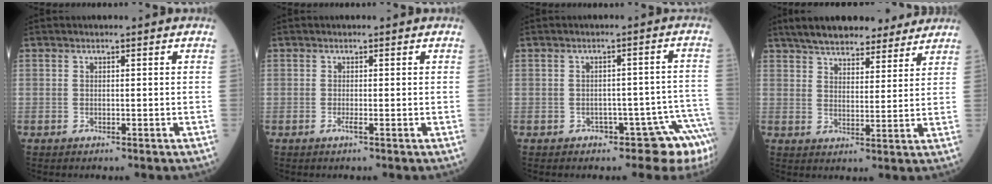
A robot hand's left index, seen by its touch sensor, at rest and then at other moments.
{"total": 0.6, "force": [-0.4, -0.1, 0.4], "torque": [-0.007, -0.001, -0.008]}
{"total": 7.7, "force": [-5.7, 3.5, 3.8], "torque": [-0.019, 0.038, -0.068]}
{"total": 15.2, "force": [13.0, 4.6, 6.2], "torque": [-0.091, 0.029, 0.190]}